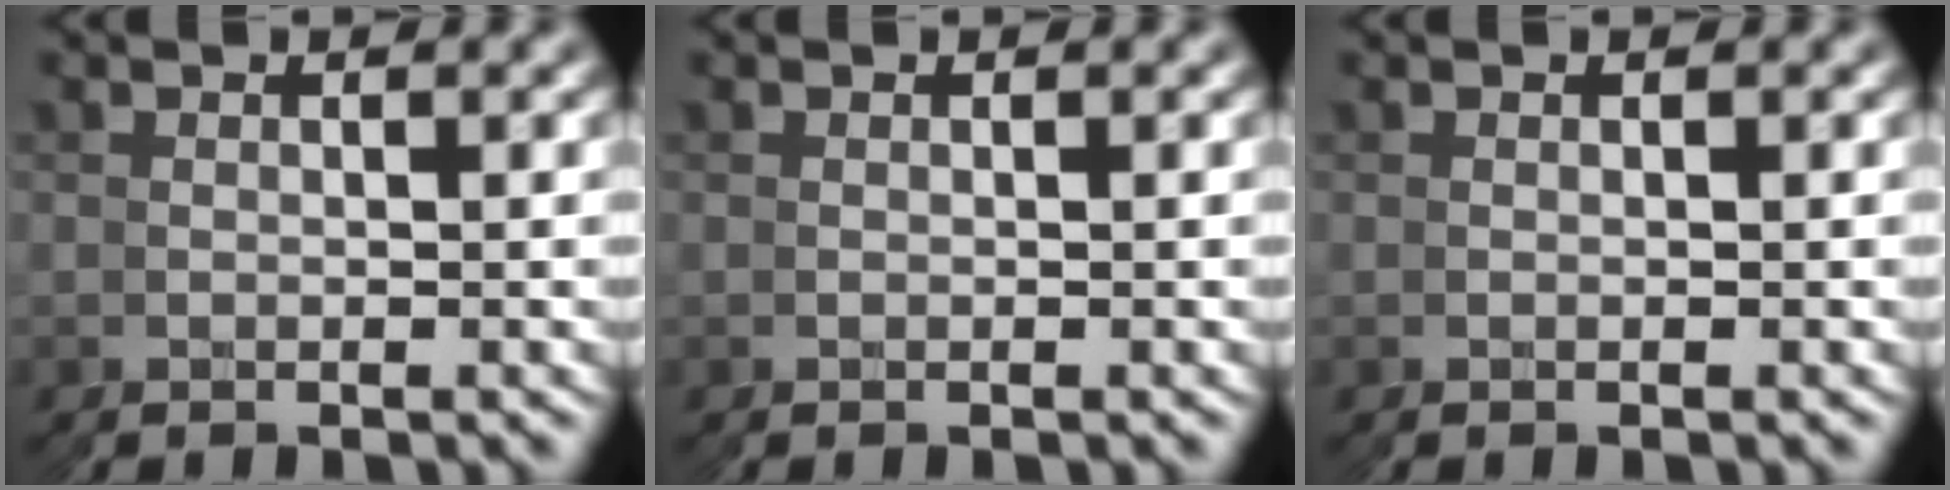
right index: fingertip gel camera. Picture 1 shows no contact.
{"total": 0.0}
{"total": 0.0}